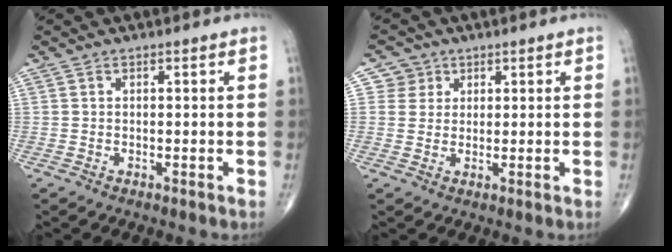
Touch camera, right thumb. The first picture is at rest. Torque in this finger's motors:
{"motor_torque": [0.03, 0.21, 0.09, 0.09, -0.05]}